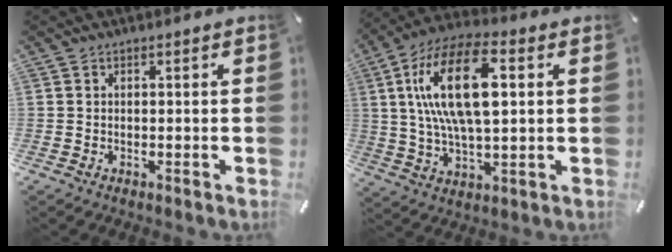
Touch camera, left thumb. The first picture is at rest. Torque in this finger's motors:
{"motor_torque": [2.25, 2.31, 2.09, -0.68, 0.65]}